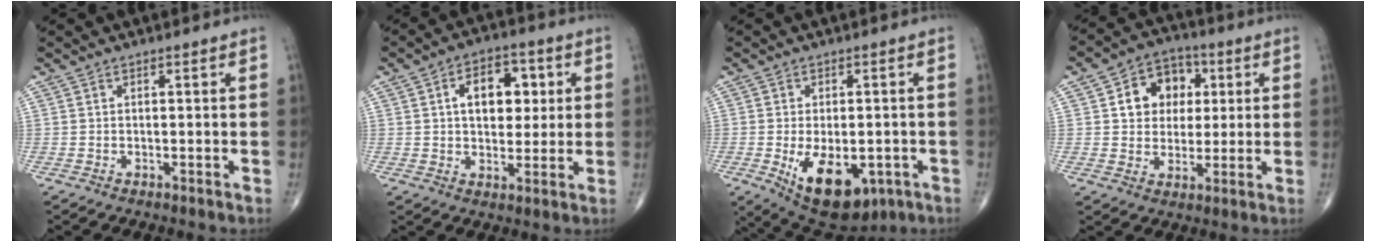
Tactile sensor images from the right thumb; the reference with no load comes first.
{"total": 9.6, "force": [2.1, 6.1, 7.1], "torque": [-0.066, 0.002, 0.033]}
{"total": 14.0, "force": [-4.7, 7.8, 10.6], "torque": [-0.151, -0.005, -0.050]}
{"total": 10.6, "force": [2.5, 8.6, 5.7], "torque": [-0.040, 0.005, 0.037]}